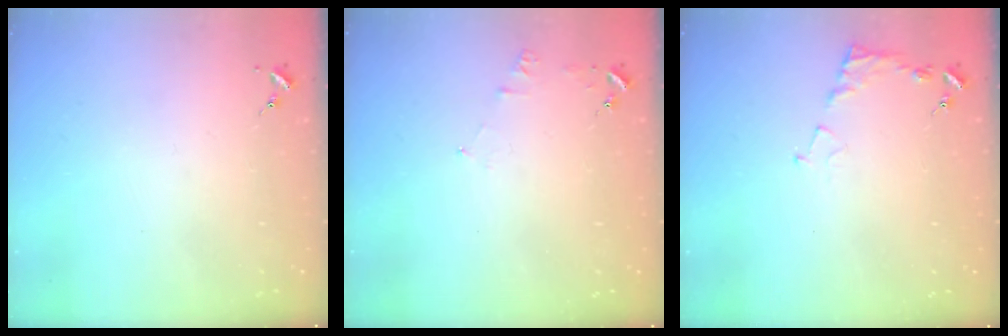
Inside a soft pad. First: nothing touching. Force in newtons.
{"total": 5.2, "press": 5.1, "slide": 0.5}
{"total": 7.0, "press": 7.0, "slide": 0.6}